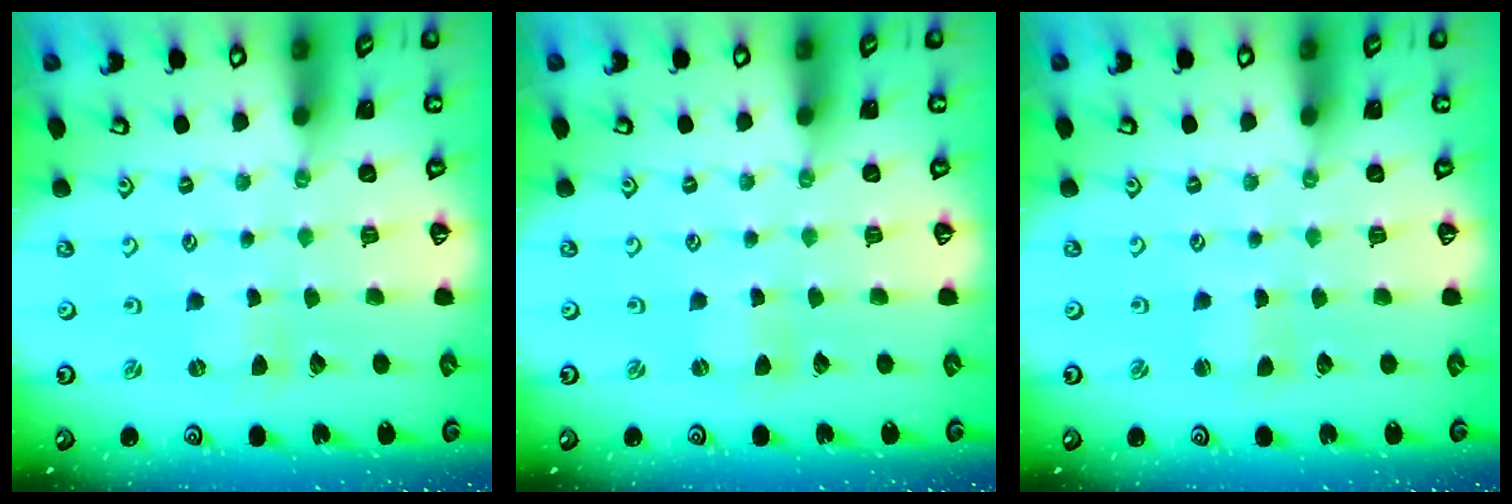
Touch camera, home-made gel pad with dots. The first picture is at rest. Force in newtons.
{"total": 0.0}
{"total": 0.9, "press": 0.9, "slide": 0.0}